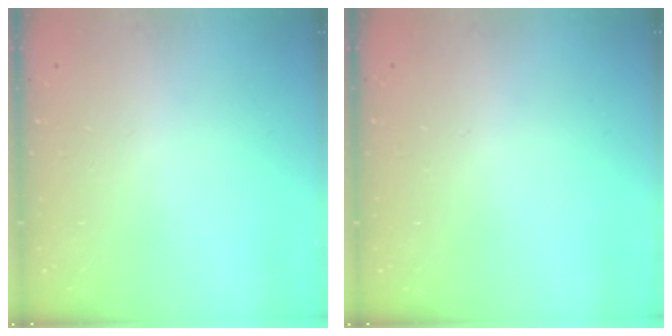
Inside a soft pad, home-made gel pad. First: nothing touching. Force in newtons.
{"total": 0.0}